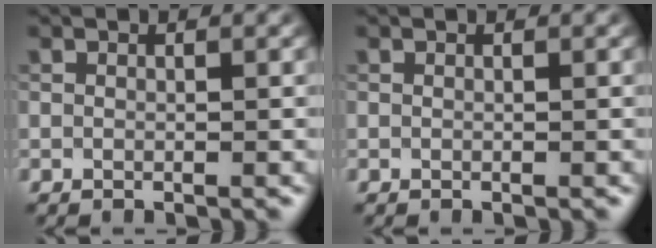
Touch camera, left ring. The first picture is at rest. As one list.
[{"total": 0.0}]